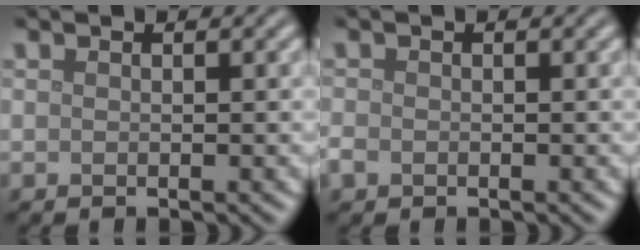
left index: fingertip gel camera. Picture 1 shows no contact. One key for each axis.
{"total": 1.1, "fx": -0.6, "fy": 0.9, "fz": 0.4, "tx": -0.008, "ty": -0.003, "tz": -0.014}